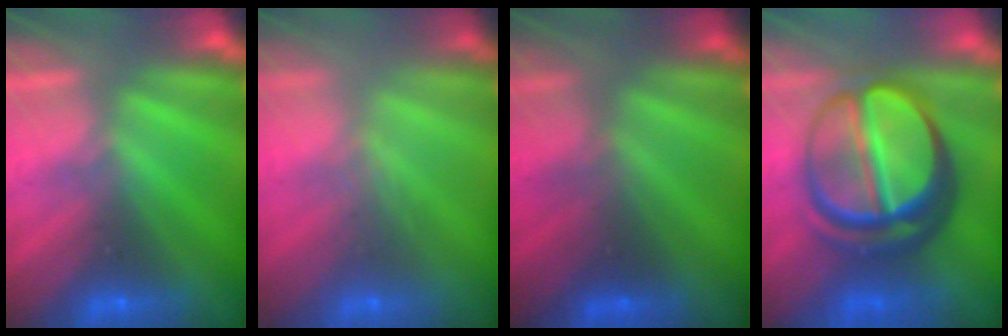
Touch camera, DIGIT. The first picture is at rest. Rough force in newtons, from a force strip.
{"total": 2.4}
{"total": 2.8}
{"total": 9.0}